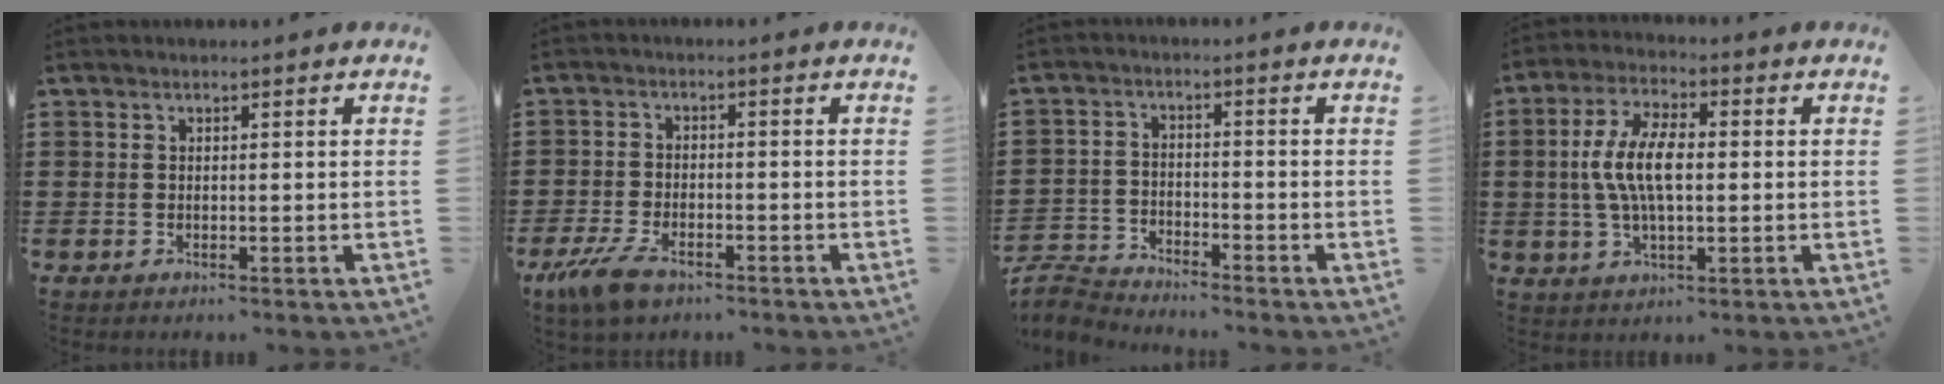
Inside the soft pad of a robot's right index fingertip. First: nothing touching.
{"total": 5.5, "force": [-3.9, 2.2, 3.3], "torque": [-0.089, -0.003, -0.078]}
{"total": 3.9, "force": [-3.9, 0.3, 0.2], "torque": [-0.031, -0.009, -0.088]}
{"total": 8.7, "force": [0.0, 3.4, 8.0], "torque": [-0.182, -0.004, -0.008]}